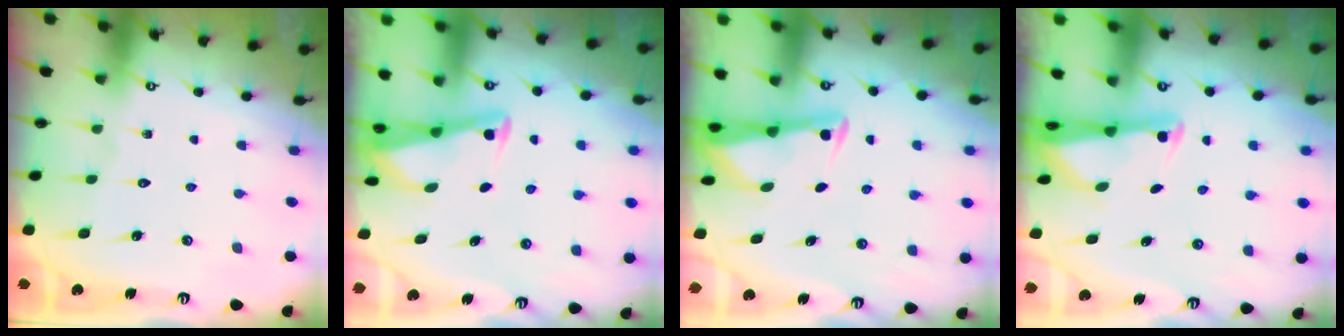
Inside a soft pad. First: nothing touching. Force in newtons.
{"total": 3.0, "press": 2.9, "slide": 0.4}
{"total": 3.3, "press": 3.3, "slide": 0.4}
{"total": 1.8, "press": 1.8, "slide": 0.3}